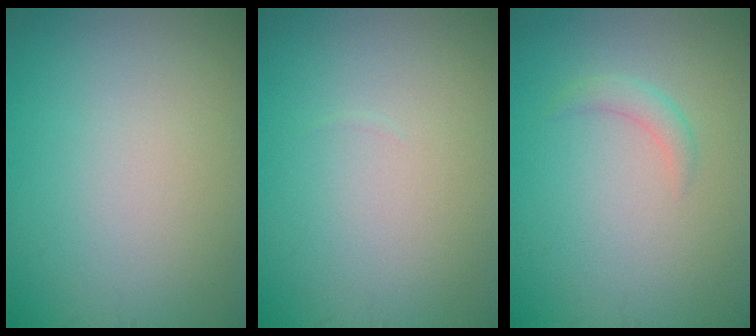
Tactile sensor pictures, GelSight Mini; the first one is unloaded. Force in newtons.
{"total": 0.0}
{"total": 1.4, "press": 1.4, "slide": 0.0}